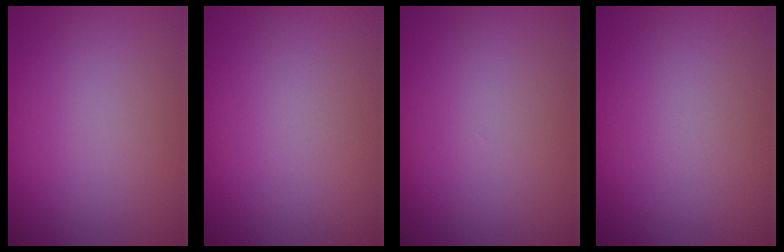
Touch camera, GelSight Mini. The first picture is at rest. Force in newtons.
{"total": 0.0}
{"total": 0.0}
{"total": 0.0}